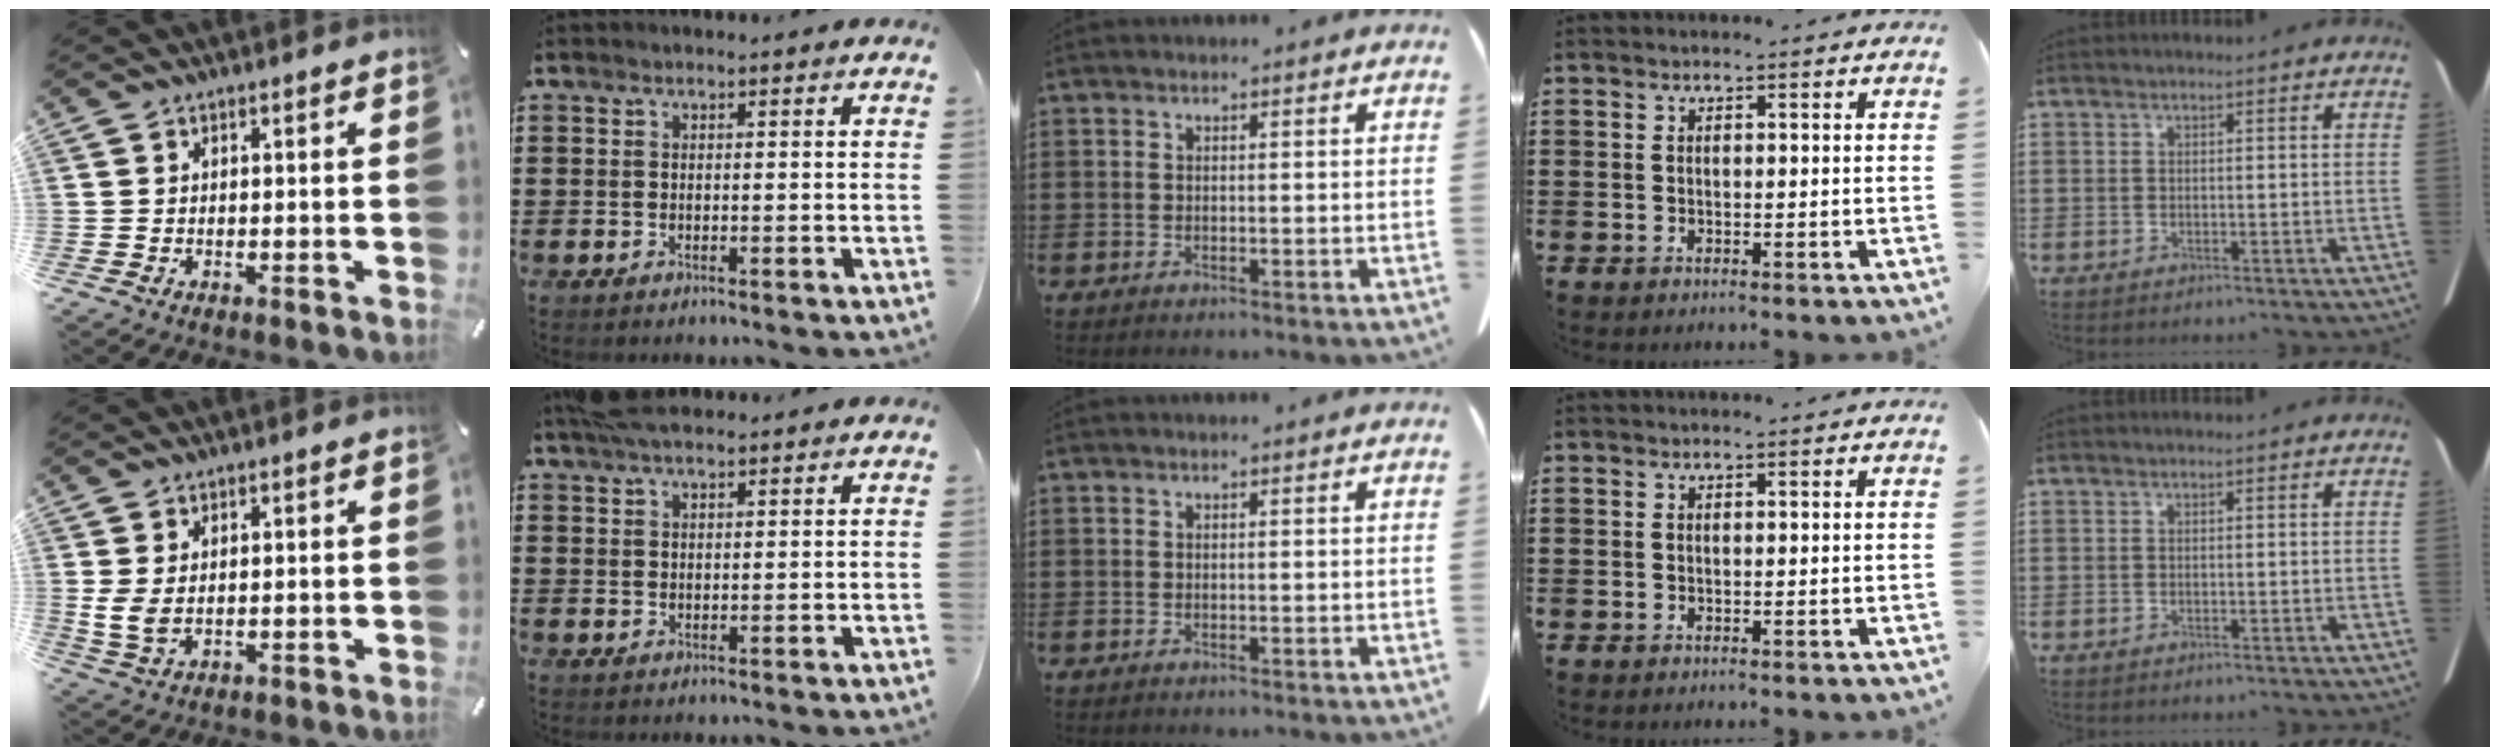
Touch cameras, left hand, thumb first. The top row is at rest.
{"thumb": {"total": 4.9, "force": [0.3, 3.3, 3.6], "torque": [-0.080, -0.004, 0.002]}, "index": {"total": 4.3, "force": [3.3, 1.5, 2.3], "torque": [-0.054, 0.006, 0.062]}}